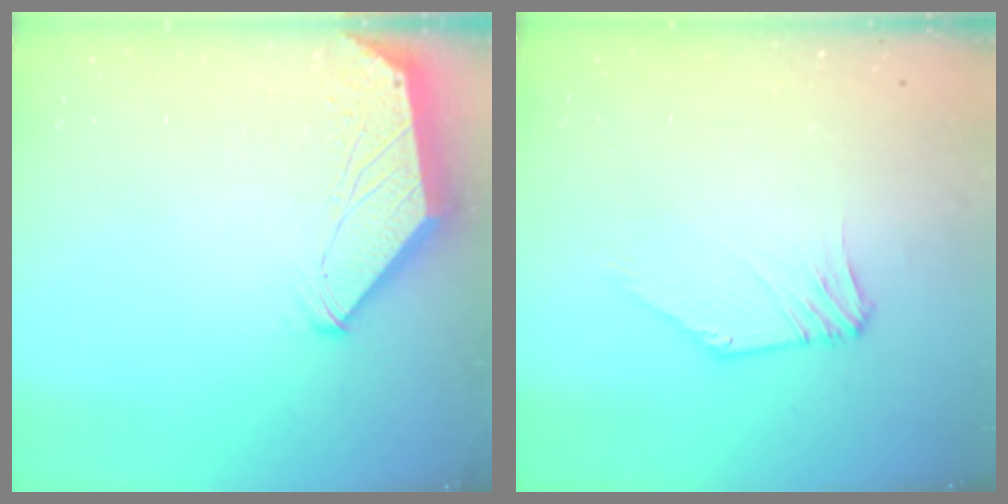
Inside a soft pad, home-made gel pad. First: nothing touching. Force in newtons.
{"total": 1.7, "press": 1.7, "slide": 0.2}